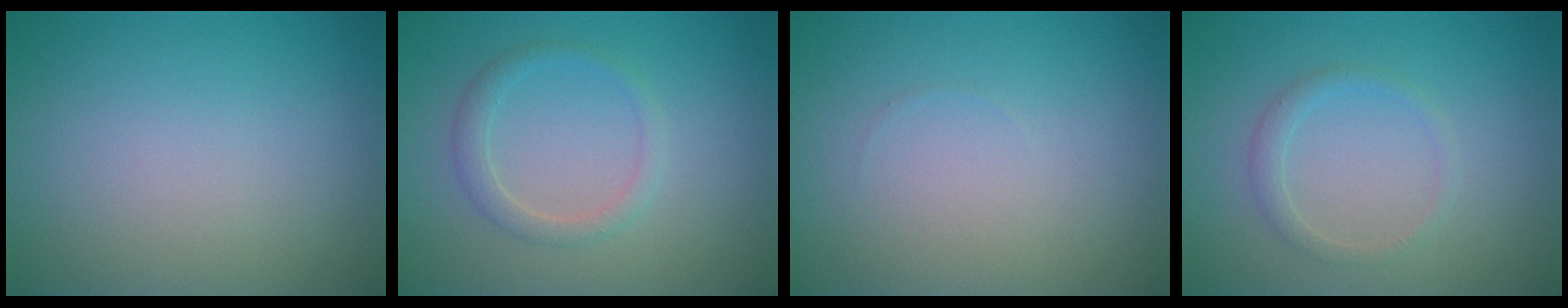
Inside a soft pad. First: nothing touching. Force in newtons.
{"total": 1.7, "press": 1.7, "slide": 0.0}
{"total": 0.0}
{"total": 1.3, "press": 1.3, "slide": 0.2}